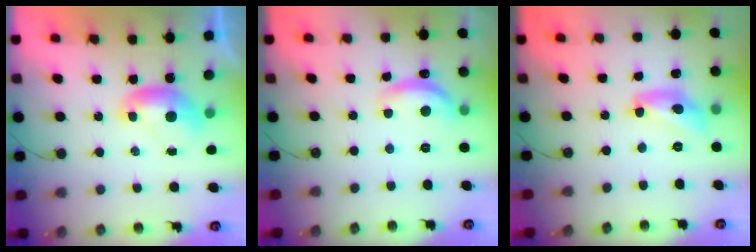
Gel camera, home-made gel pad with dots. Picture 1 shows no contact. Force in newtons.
{"total": 6.2, "press": 6.2, "slide": 0.6}
{"total": 9.1, "press": 9.1, "slide": 0.7}